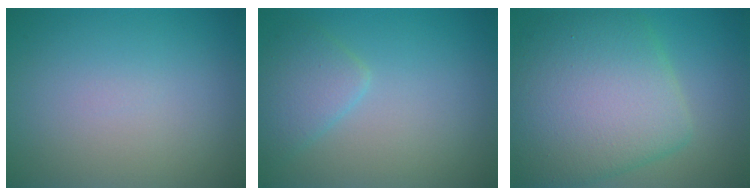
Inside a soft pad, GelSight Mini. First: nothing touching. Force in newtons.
{"total": 2.6, "press": 2.6, "slide": 0.1}
{"total": 9.6, "press": 9.6, "slide": 0.3}